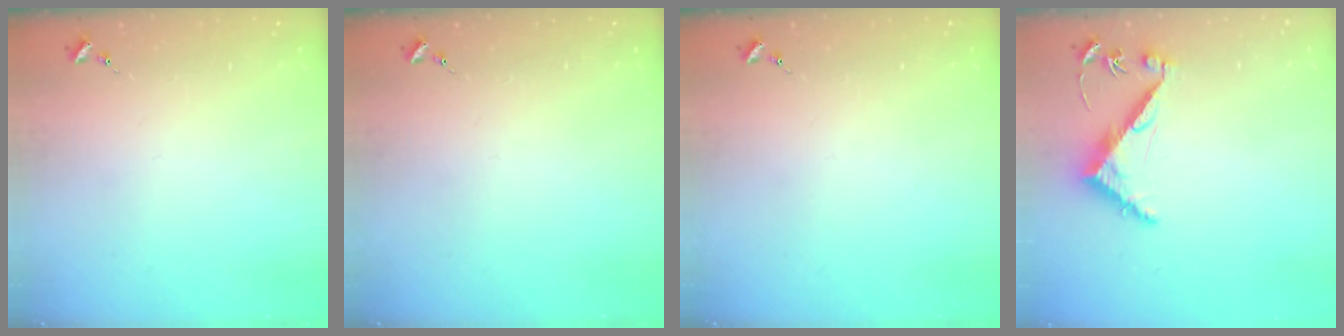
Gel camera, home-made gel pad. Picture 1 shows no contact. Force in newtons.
{"total": 0.0}
{"total": 0.0}
{"total": 6.7, "press": 6.6, "slide": 0.7}